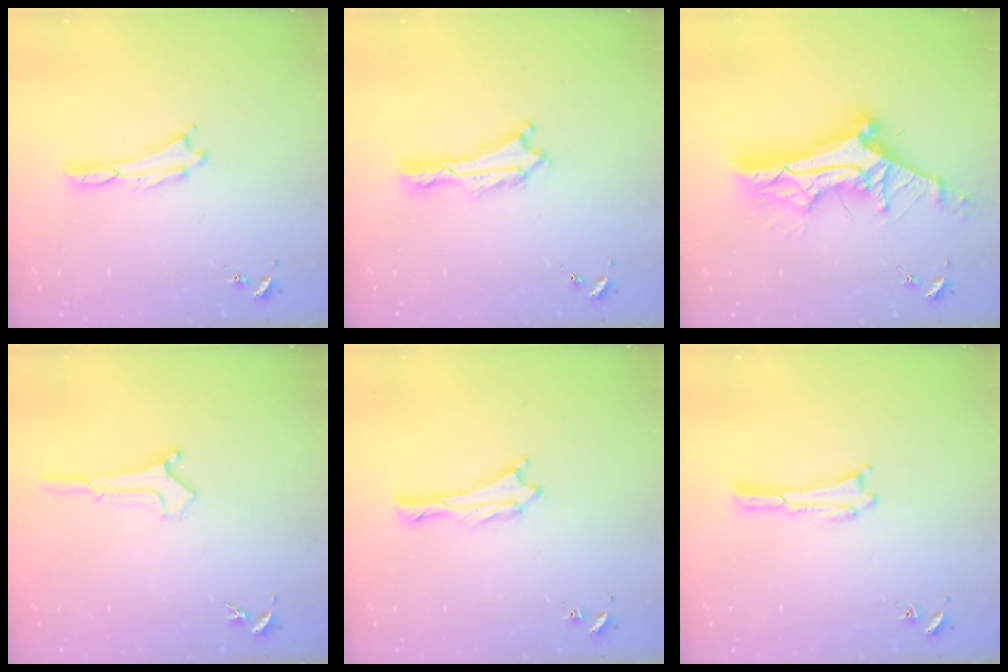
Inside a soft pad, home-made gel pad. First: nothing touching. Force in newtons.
{"total": 1.3, "press": 1.3, "slide": 0.2}
{"total": 12.8, "press": 12.7, "slide": 1.1}
{"total": 0.0}
{"total": 1.0, "press": 0.9, "slide": 0.1}
{"total": 0.0}